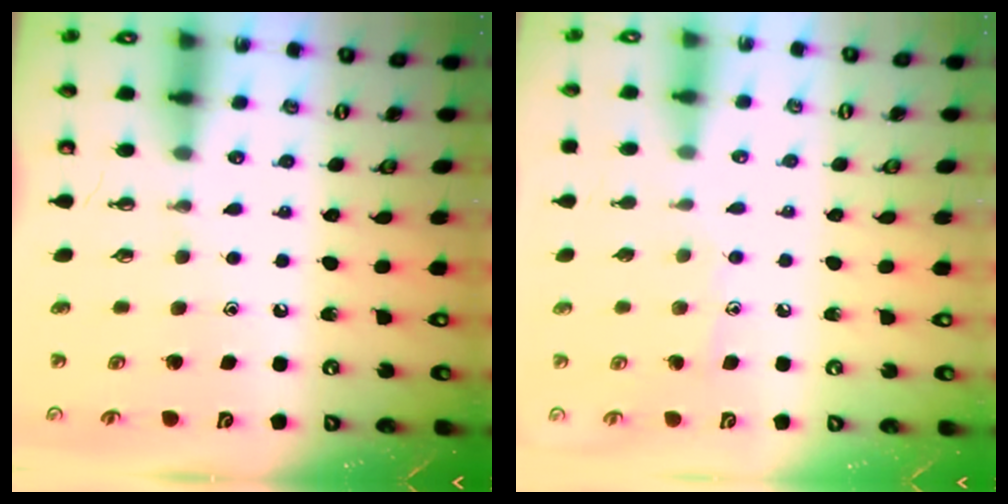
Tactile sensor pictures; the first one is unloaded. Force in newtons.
{"total": 5.6, "press": 5.6, "slide": 0.0}